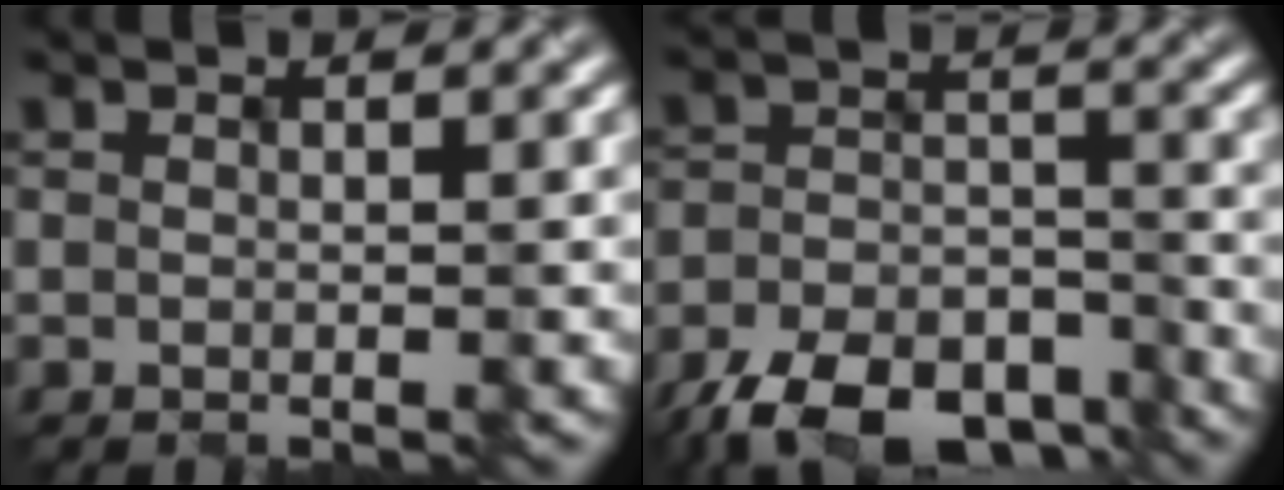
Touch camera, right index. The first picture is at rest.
{"total": 8.7, "force": [-6.9, 3.7, 3.8], "torque": [-0.068, -0.013, -0.115]}